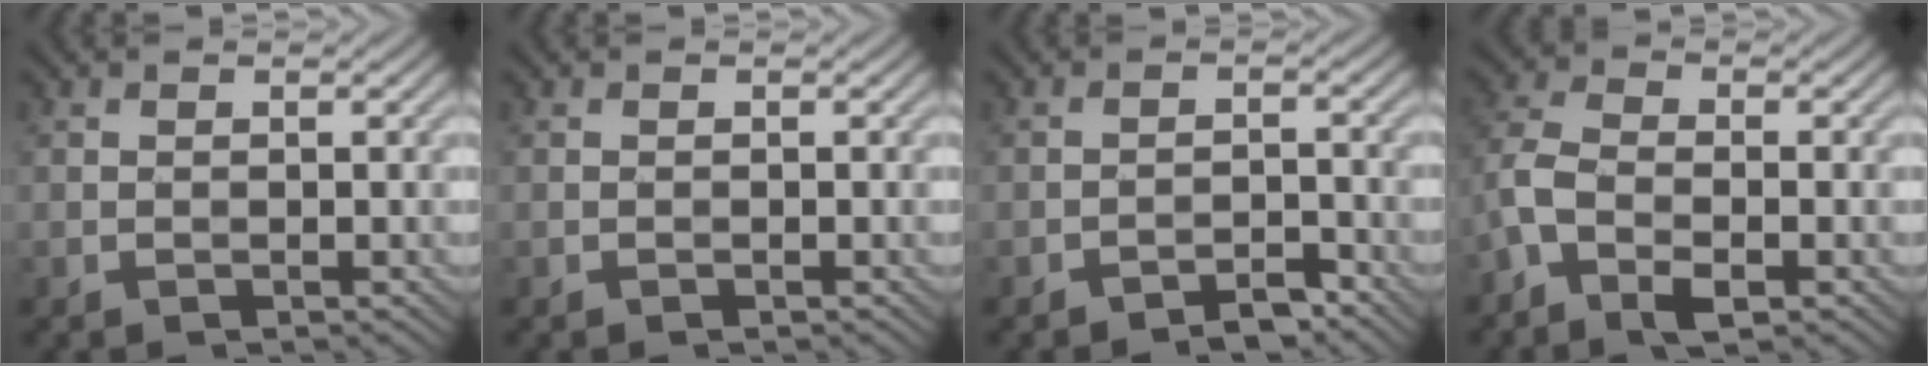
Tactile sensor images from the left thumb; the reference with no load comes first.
{"total": 0.0}
{"total": 2.7, "force": [-2.4, 0.7, 1.2], "torque": [-0.012, 0.010, -0.042]}
{"total": 6.0, "force": [-2.8, 2.8, 4.4], "torque": [-0.110, 0.000, -0.071]}